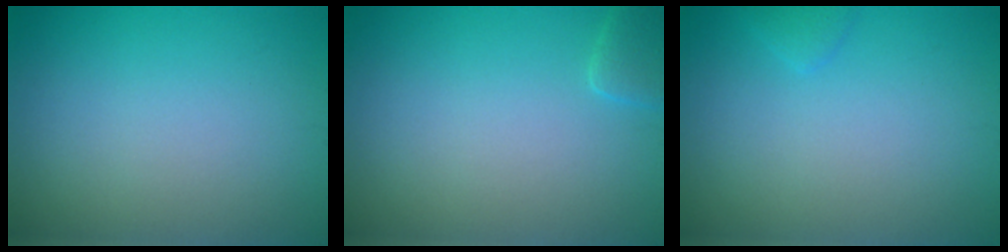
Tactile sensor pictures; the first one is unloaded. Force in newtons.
{"total": 1.6, "press": 1.6, "slide": 0.1}
{"total": 0.9, "press": 0.9, "slide": 0.1}